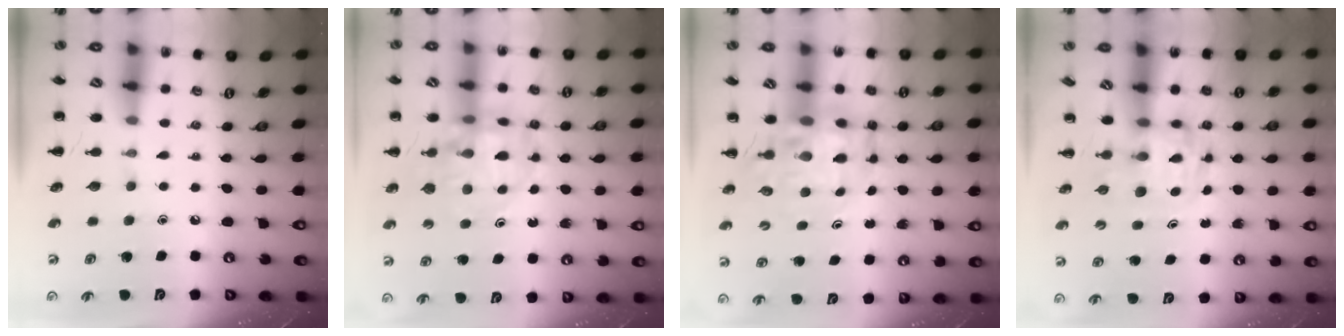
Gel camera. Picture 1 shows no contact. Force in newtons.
{"total": 13.5, "press": 12.9, "slide": 3.9}
{"total": 9.3, "press": 8.7, "slide": 3.2}
{"total": 3.7, "press": 3.6, "slide": 0.6}